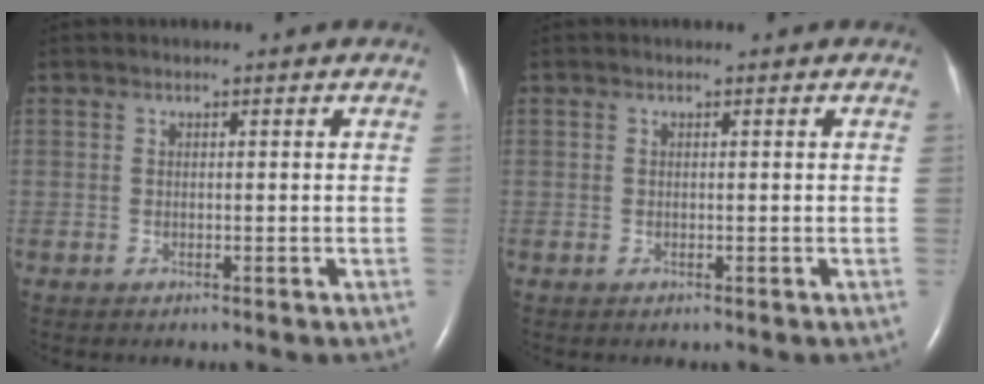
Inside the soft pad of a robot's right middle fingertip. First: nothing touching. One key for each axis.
{"total": 0.0}